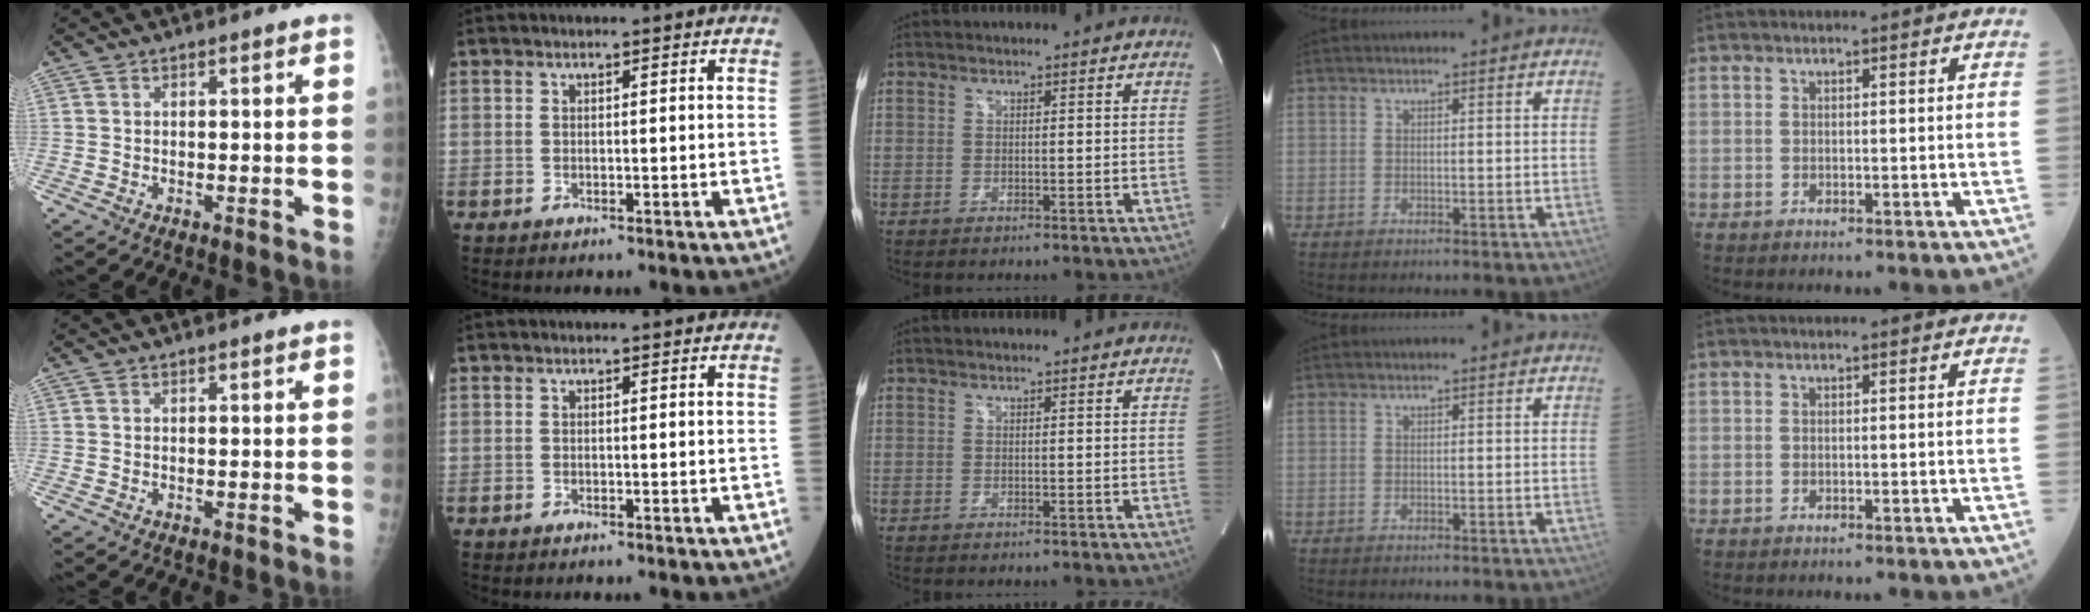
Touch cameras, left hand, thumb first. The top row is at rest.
{}